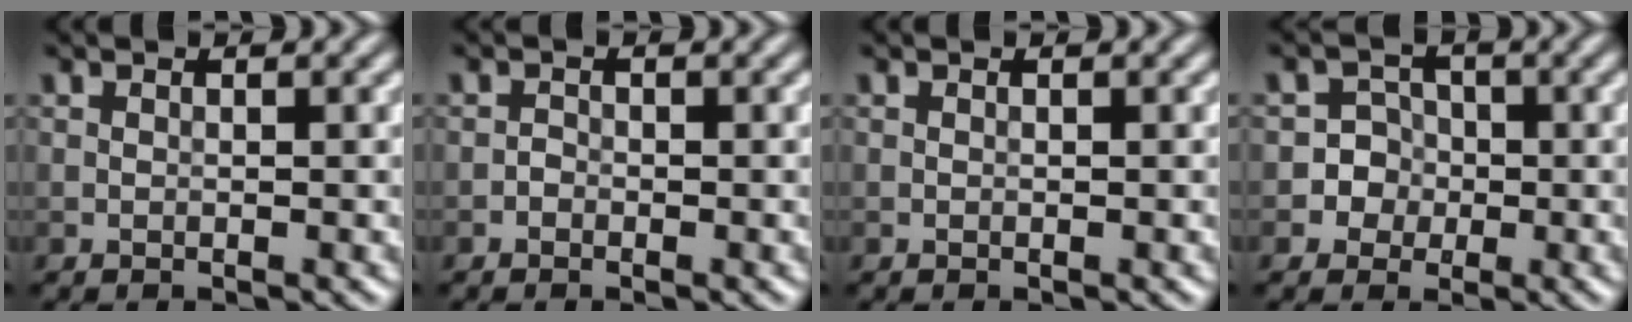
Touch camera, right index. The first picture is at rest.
{"total": 0.6, "force": [-0.4, 0.4, 0.1], "torque": [0.002, 0.000, -0.007]}
{"total": 0.0}
{"total": 3.9, "force": [-0.9, 3.8, 0.4], "torque": [0.021, 0.015, -0.029]}